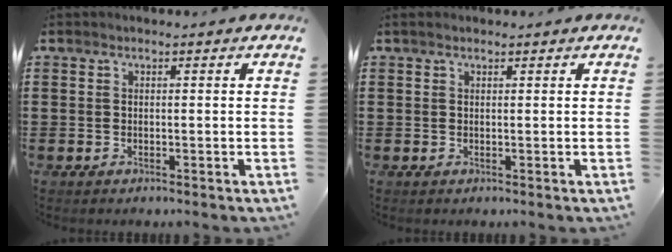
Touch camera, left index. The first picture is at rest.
{"total": 0.6, "force": [0.4, 0.2, 0.4], "torque": [-0.007, 0.003, 0.006]}